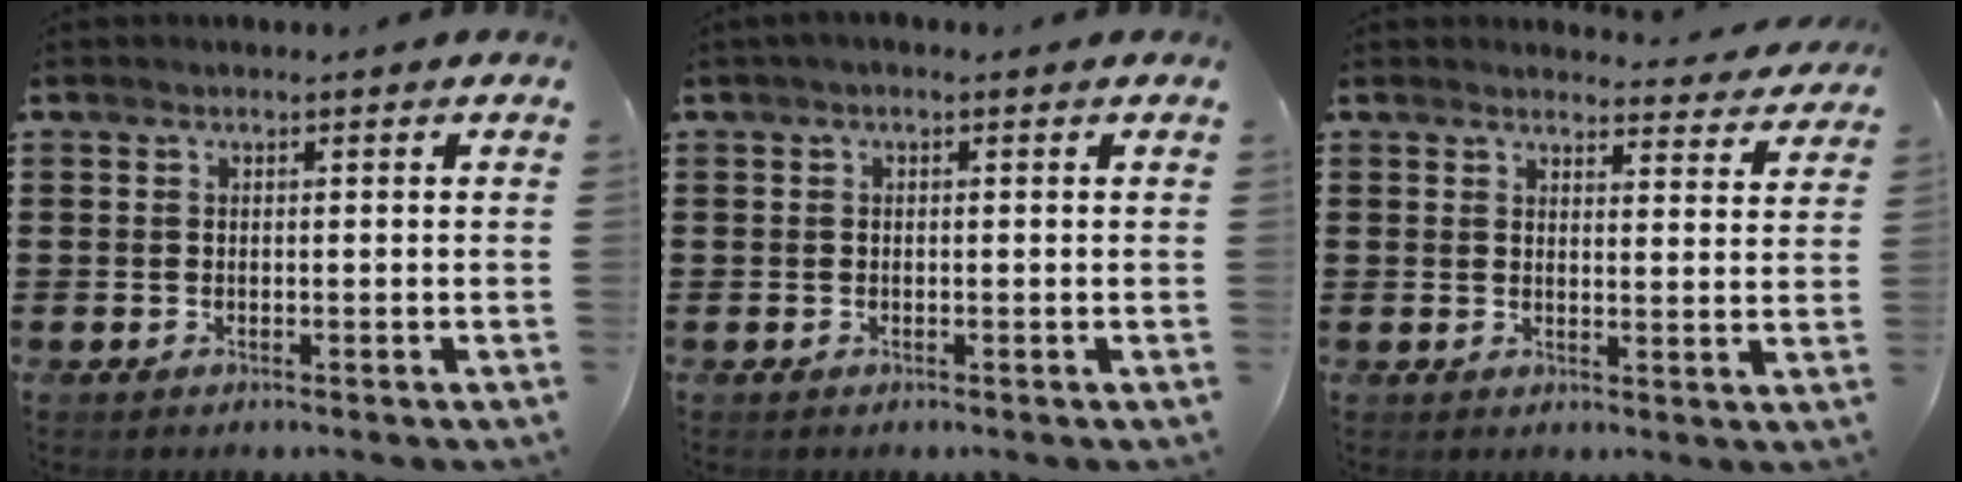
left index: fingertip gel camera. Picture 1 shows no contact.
{"total": 0.6, "force": [-0.1, 0.4, 0.5], "torque": [-0.010, 0.002, -0.002]}
{"total": 3.2, "force": [3.2, 0.3, 0.4], "torque": [-0.012, -0.019, 0.055]}